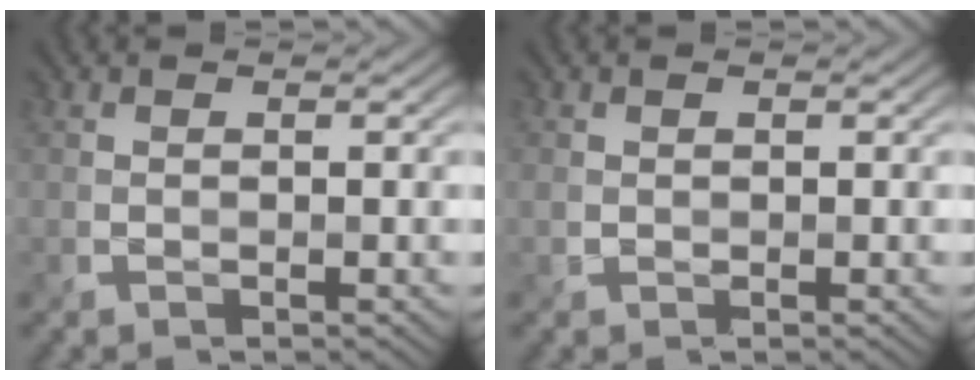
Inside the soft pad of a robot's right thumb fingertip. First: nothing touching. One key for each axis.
{"total": 0.8, "fx": 0.1, "fy": 0.7, "fz": 0.3, "tx": -0.014, "ty": -0.004, "tz": 0.005}